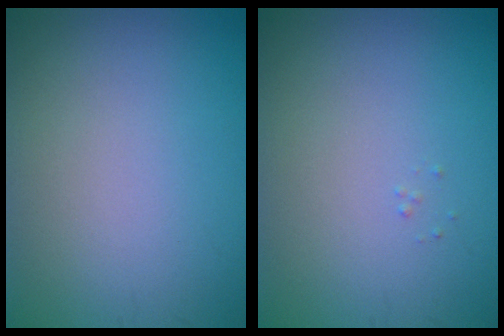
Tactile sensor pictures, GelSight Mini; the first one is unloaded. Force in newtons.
{"total": 0.0}